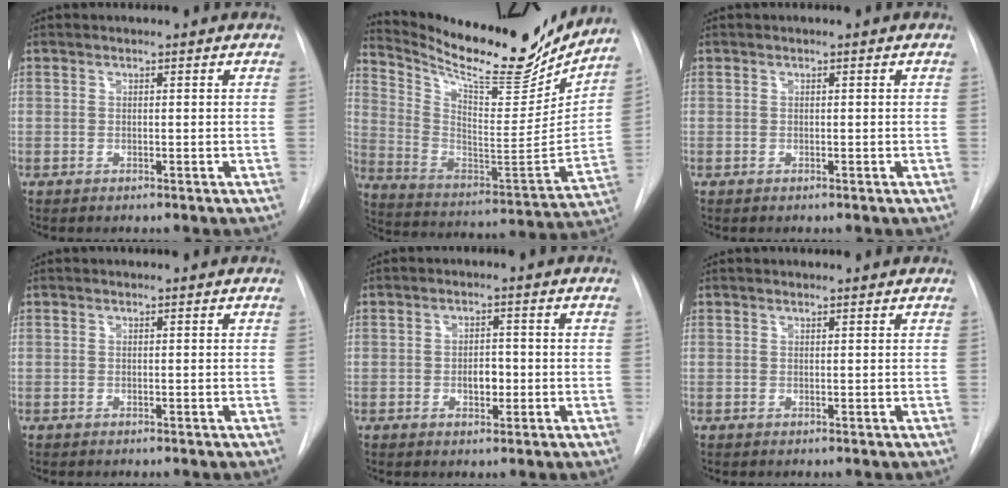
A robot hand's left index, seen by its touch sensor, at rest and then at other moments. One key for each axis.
{"total": 23.4, "fx": 20.8, "fy": 5.0, "fz": 9.6, "tx": -0.167, "ty": -0.049, "tz": 0.315}
{"total": 0.0}
{"total": 0.0}
{"total": 2.9, "fx": -0.6, "fy": 1.7, "fz": 2.3, "tx": -0.033, "ty": 0.003, "tz": -0.006}
{"total": 1.6, "fx": 1.6, "fy": 0.2, "fz": 0.2, "tx": -0.011, "ty": 0.014, "tz": 0.022}